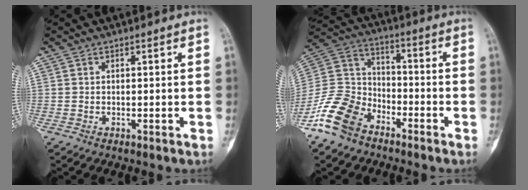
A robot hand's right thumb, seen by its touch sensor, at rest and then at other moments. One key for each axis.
{"total": 13.2, "fx": -8.7, "fy": 8.1, "fz": 5.8, "tx": -0.113, "ty": 0.058, "tz": -0.180}